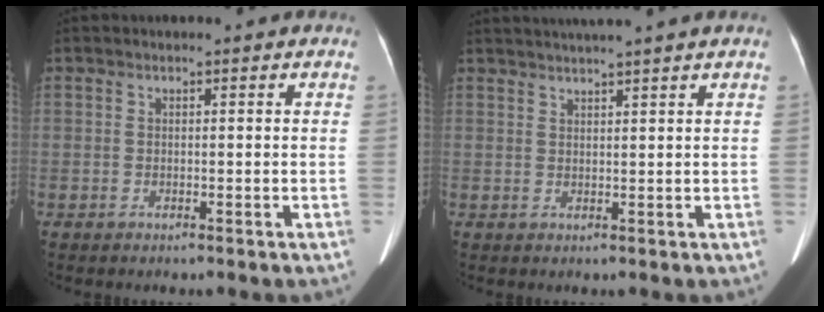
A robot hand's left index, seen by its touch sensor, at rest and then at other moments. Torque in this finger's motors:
{"motor_torque": [0.12, -2.02, 0.29, 0.12]}